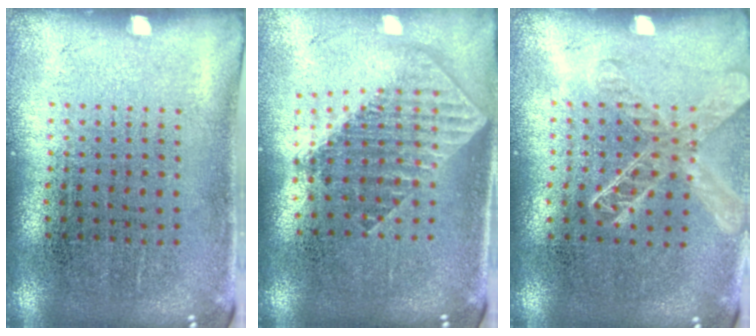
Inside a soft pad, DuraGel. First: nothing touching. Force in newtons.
{"total": 1.9, "press": 1.5, "slide": 1.2}
{"total": 1.4, "press": 1.3, "slide": 0.5}